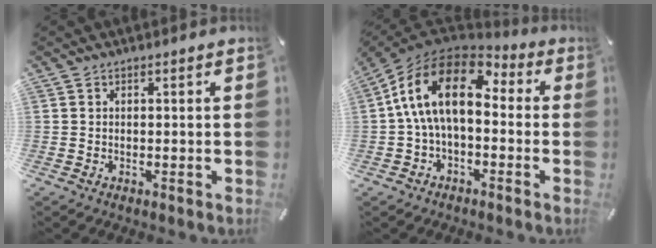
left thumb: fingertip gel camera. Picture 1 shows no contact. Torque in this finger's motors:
{"motor_torque": [0.91, 1.22, 1.71, -1.06, 0.74]}